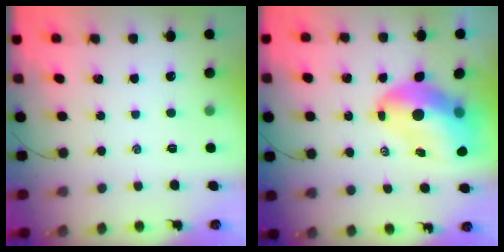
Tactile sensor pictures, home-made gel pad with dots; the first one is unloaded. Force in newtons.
{"total": 12.4, "press": 11.9, "slide": 3.5}